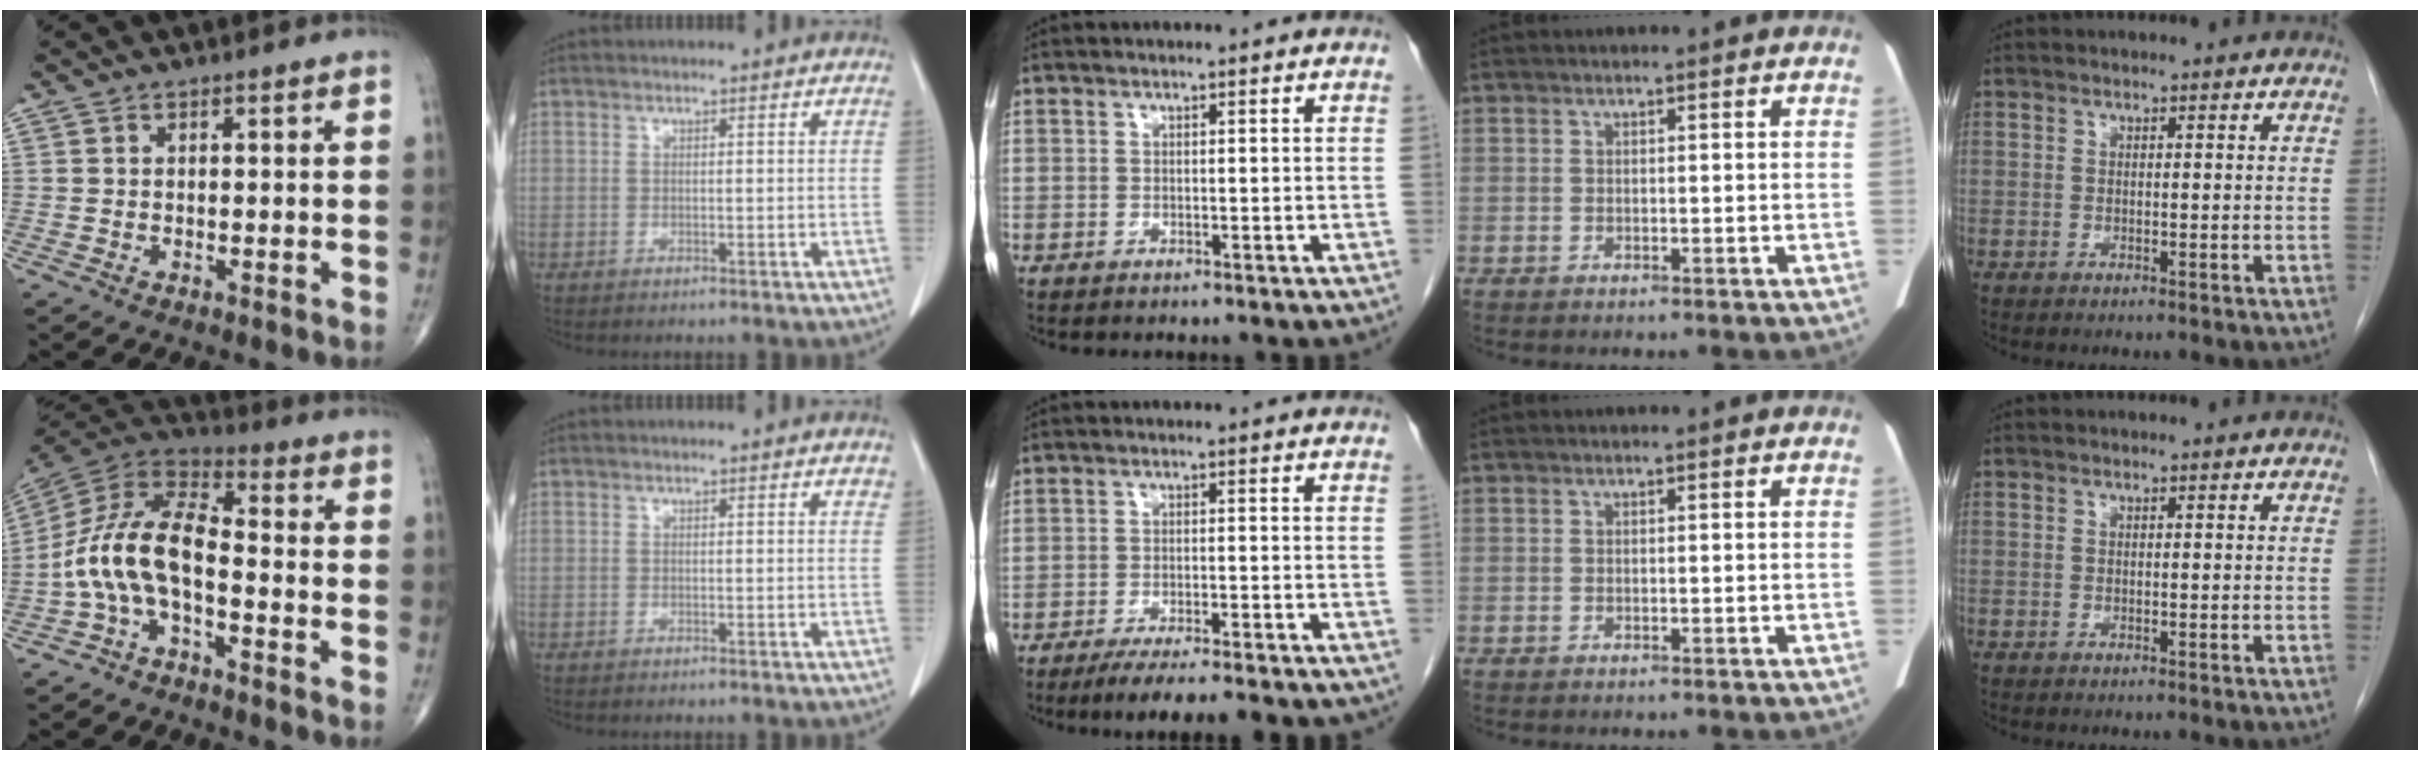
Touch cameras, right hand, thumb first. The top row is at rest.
{"thumb": {"total": 13.0, "force": [-3.7, 6.1, 10.8], "torque": [-0.218, 0.061, -0.082]}, "index": {"total": 0.8, "force": [0.6, 0.2, 0.4], "torque": [-0.005, 0.000, 0.000]}, "middle": {"total": 10.4, "force": [-8.7, 1.0, 5.6], "torque": [-0.067, -0.014, -0.124]}}